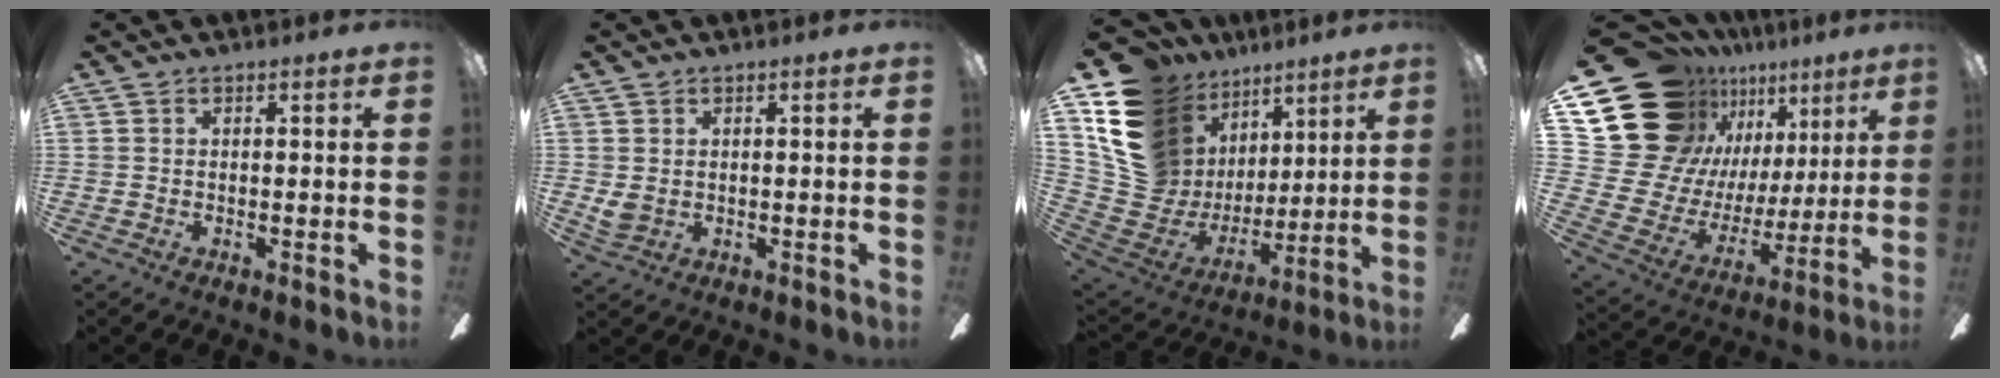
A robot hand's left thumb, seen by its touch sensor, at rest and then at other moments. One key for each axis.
{"total": 2.6, "fx": 0.6, "fy": 2.2, "fz": 1.1, "tx": -0.021, "ty": 0.003, "tz": 0.014}
{"total": 18.5, "fx": 9.2, "fy": 14.1, "fz": 7.7, "tx": -0.184, "ty": -0.071, "tz": 0.195}
{"total": 21.9, "fx": 13.4, "fy": 14.8, "fz": 8.9, "tx": -0.180, "ty": -0.099, "tz": 0.276}